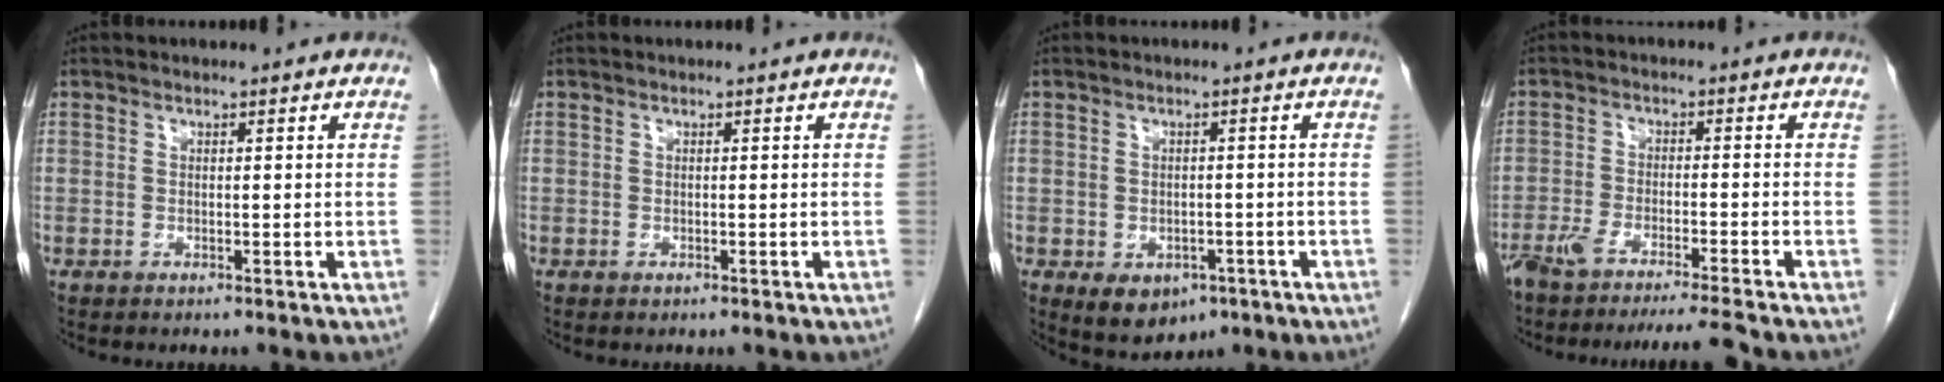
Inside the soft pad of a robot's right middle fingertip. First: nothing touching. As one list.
[{"total": 0.0}, {"total": 6.8, "force": [-3.3, 4.7, 3.6], "torque": [-0.048, 0.005, -0.035]}, {"total": 9.0, "force": [-8.0, -0.8, 4.1], "torque": [-0.052, -0.011, -0.128]}]